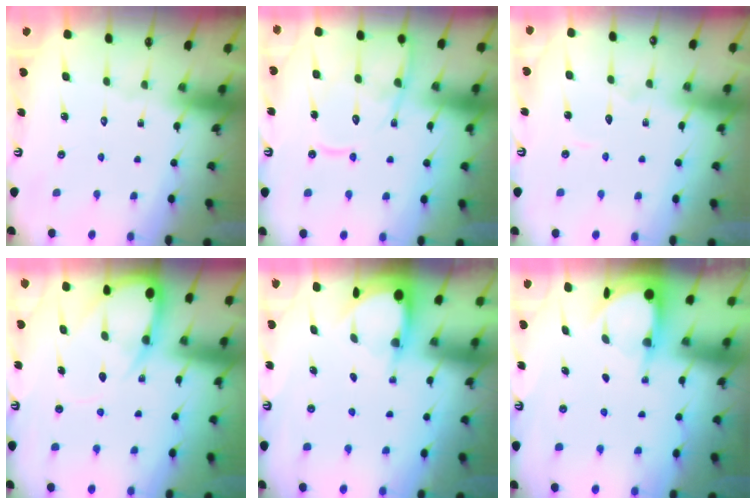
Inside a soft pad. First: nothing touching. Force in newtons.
{"total": 14.1, "press": 14.0, "slide": 1.2}
{"total": 4.3, "press": 4.3, "slide": 0.4}
{"total": 9.3, "press": 9.3, "slide": 1.1}
{"total": 3.4, "press": 3.4, "slide": 0.3}
{"total": 3.9, "press": 3.9, "slide": 0.3}